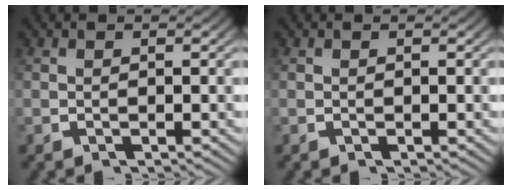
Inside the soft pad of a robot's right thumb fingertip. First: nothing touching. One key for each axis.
{"total": 0.0}